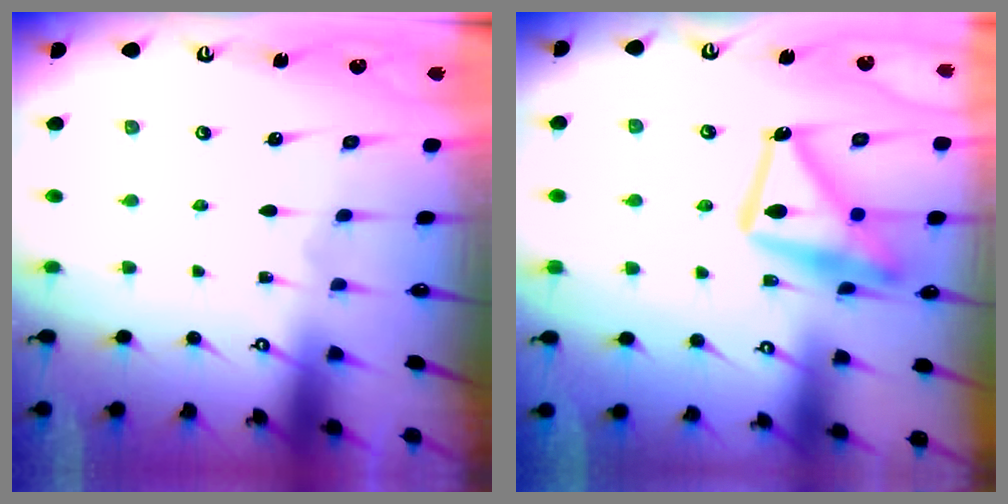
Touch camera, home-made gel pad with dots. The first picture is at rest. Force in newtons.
{"total": 18.2, "press": 18.2, "slide": 1.3}